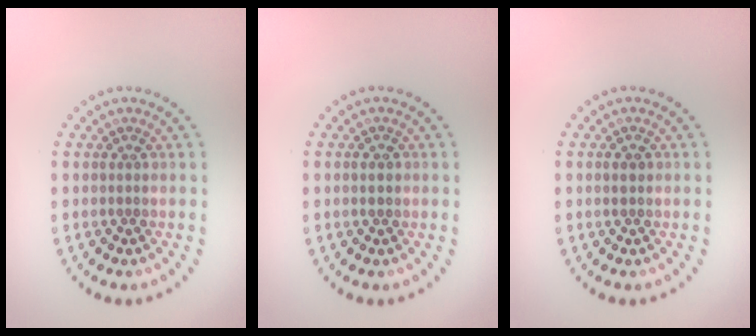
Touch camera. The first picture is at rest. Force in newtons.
{"total": 1.2, "press": 1.2, "slide": 0.1}
{"total": 1.1, "press": 1.1, "slide": 0.1}